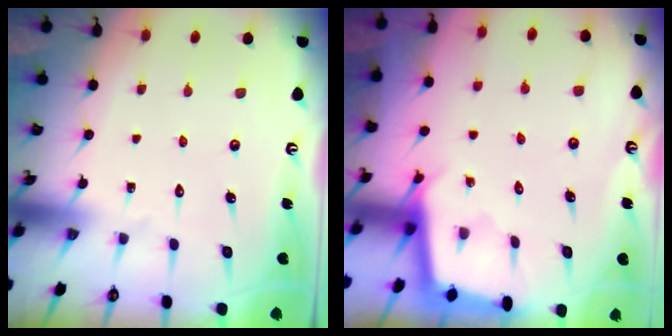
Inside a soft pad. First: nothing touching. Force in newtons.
{"total": 2.4, "press": 2.4, "slide": 0.2}